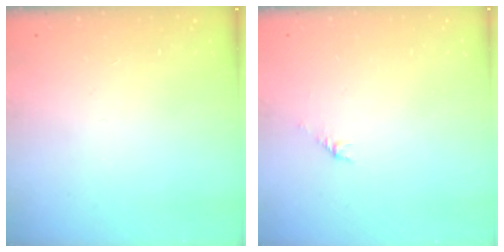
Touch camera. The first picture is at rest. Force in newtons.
{"total": 1.5, "press": 1.4, "slide": 0.5}